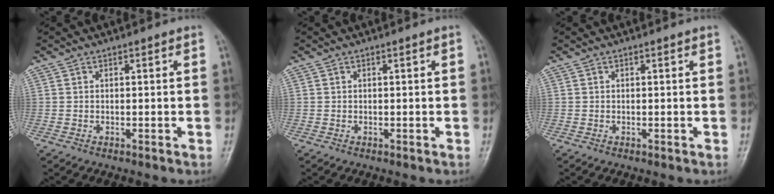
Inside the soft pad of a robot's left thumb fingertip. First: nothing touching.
{"total": 0.0}
{"total": 0.0}